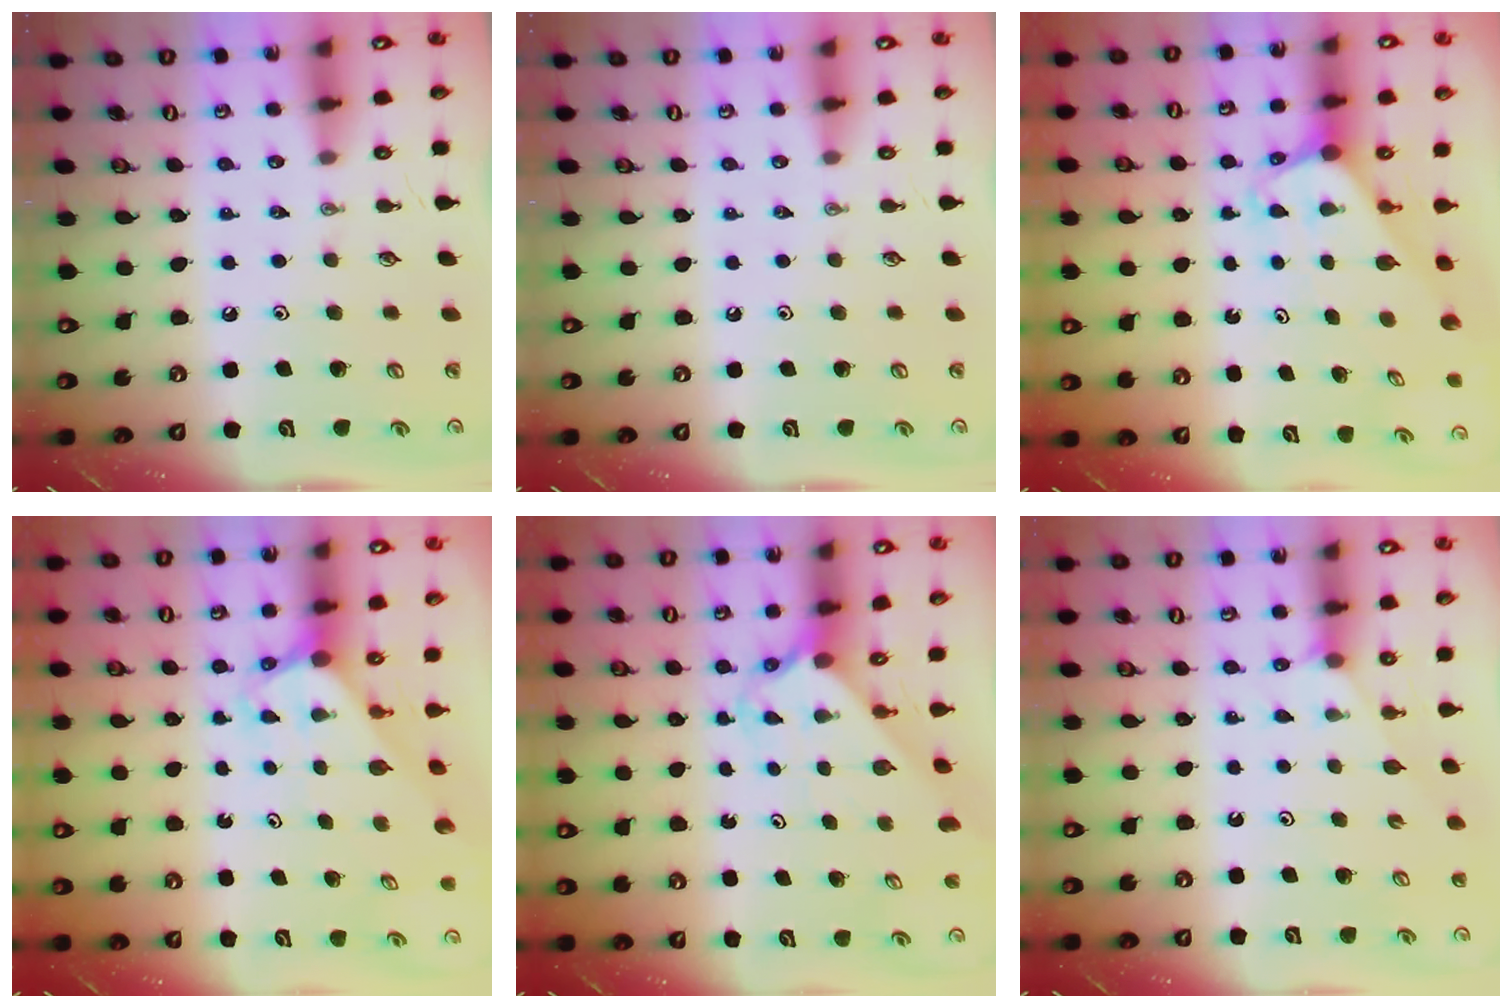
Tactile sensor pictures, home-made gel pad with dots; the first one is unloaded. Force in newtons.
{"total": 0.0}
{"total": 2.0, "press": 2.0, "slide": 0.0}
{"total": 2.8, "press": 2.8, "slide": 0.2}
{"total": 2.3, "press": 2.3, "slide": 0.2}
{"total": 2.9, "press": 2.9, "slide": 0.4}